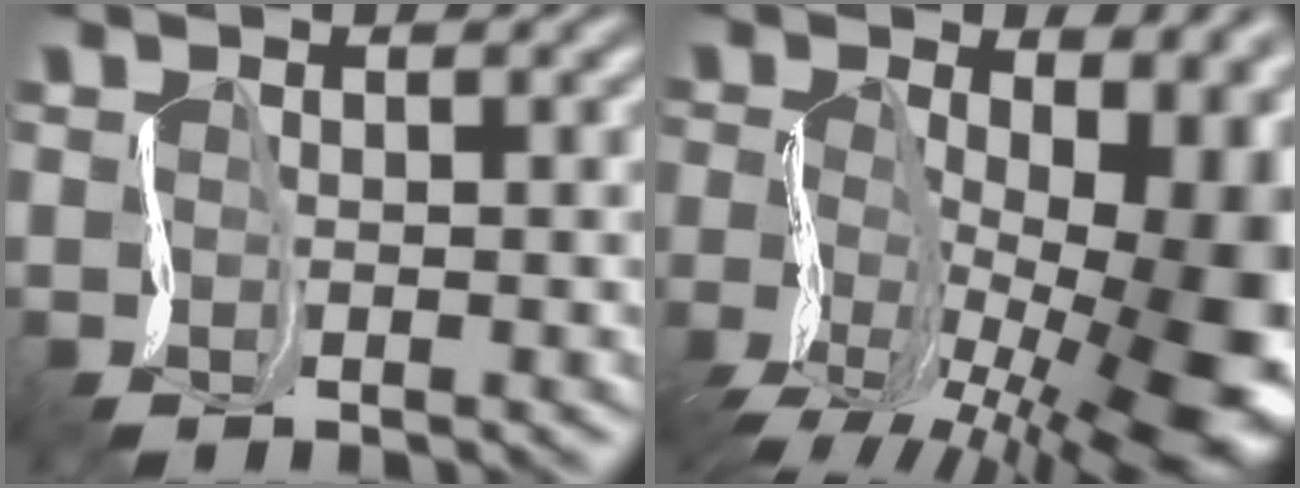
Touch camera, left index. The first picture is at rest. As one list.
[{"total": 17.8, "force": [-4.3, 9.8, 14.3], "torque": [-0.210, -0.011, -0.050]}]